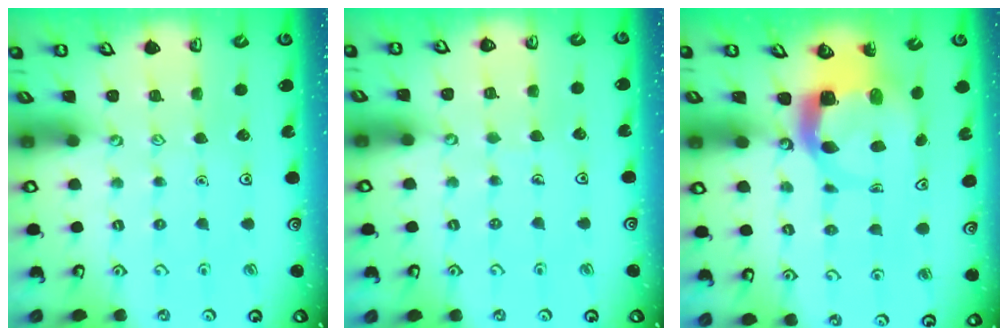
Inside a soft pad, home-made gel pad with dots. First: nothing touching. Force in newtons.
{"total": 2.6, "press": 2.6, "slide": 0.2}
{"total": 6.2, "press": 6.1, "slide": 0.9}